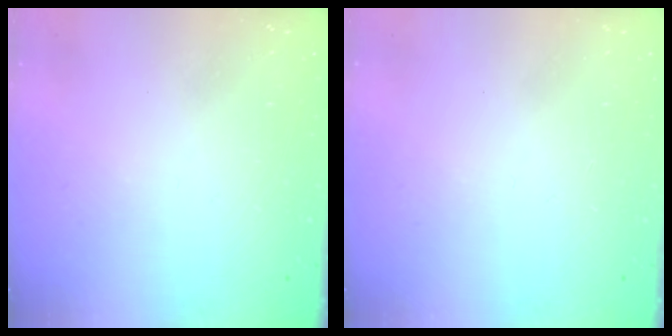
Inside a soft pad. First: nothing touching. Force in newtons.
{"total": 1.6, "press": 1.6, "slide": 0.1}